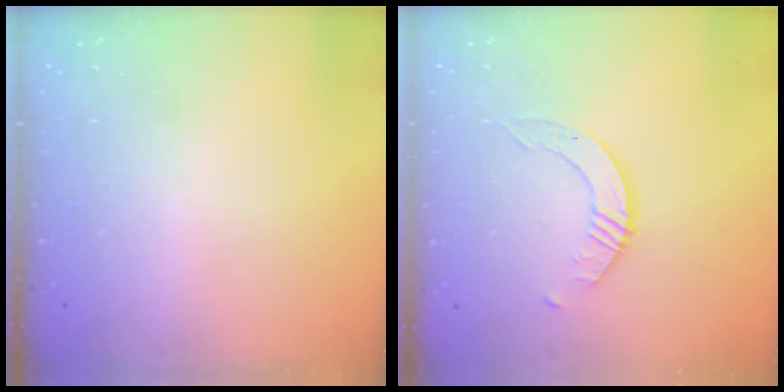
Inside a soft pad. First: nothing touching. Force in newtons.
{"total": 3.0, "press": 3.0, "slide": 0.2}